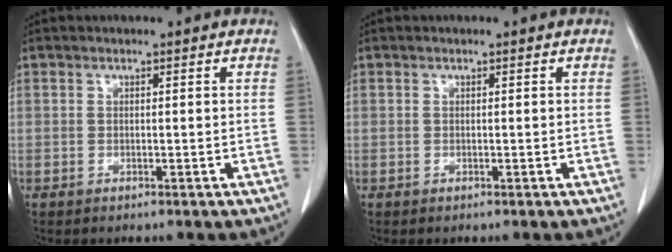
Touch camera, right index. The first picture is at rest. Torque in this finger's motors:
{"motor_torque": [0.00, 0.00, 0.00, 0.00]}